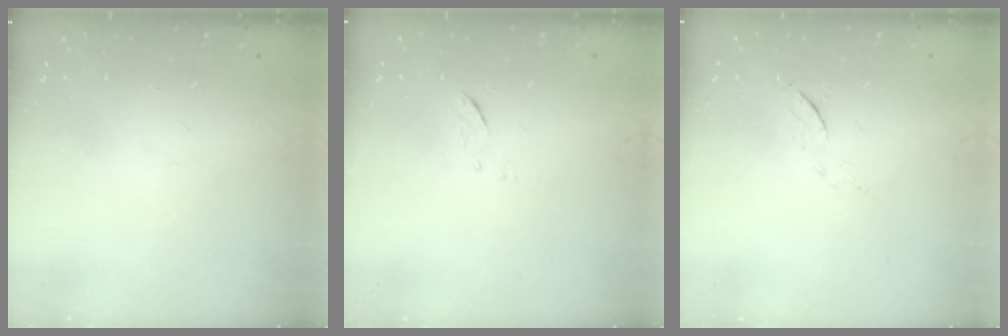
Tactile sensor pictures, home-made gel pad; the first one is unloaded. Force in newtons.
{"total": 6.0, "press": 6.0, "slide": 0.4}
{"total": 5.3, "press": 5.3, "slide": 0.5}